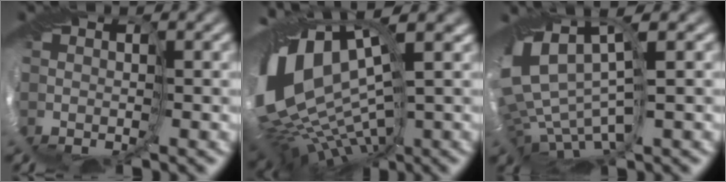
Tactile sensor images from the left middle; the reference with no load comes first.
{"total": 16.1, "force": [1.6, 8.2, 13.8], "torque": [-0.271, -0.012, 0.047]}
{"total": 7.7, "force": [1.5, 4.1, 6.3], "torque": [-0.142, -0.006, 0.061]}